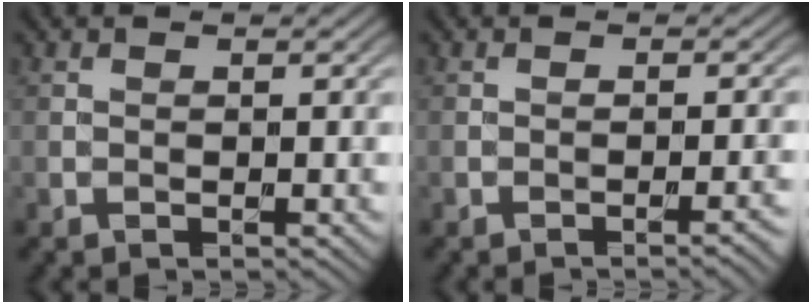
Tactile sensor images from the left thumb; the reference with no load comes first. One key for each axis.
{"total": 2.1, "fx": -1.0, "fy": 0.4, "fz": 1.7, "tx": -0.020, "ty": 0.006, "tz": -0.020}